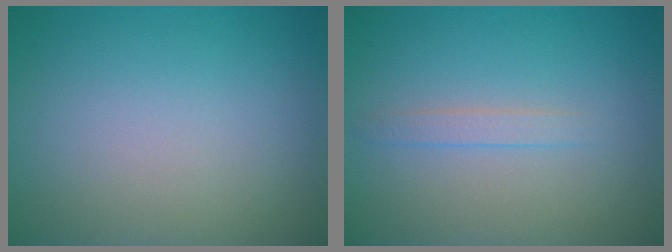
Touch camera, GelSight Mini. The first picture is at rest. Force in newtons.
{"total": 1.2, "press": 1.2, "slide": 0.1}